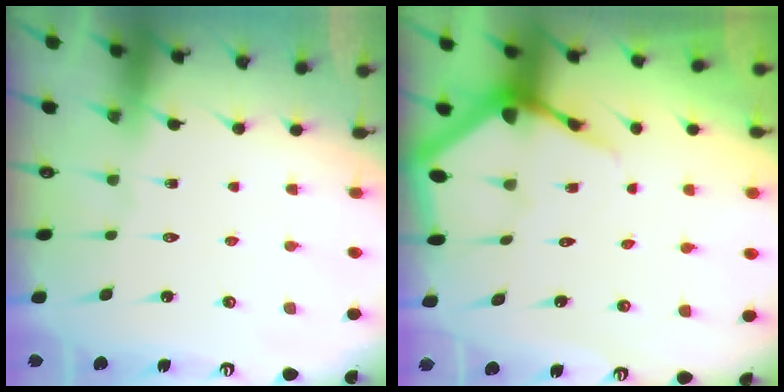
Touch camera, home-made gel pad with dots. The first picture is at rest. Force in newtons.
{"total": 5.1, "press": 5.0, "slide": 0.7}